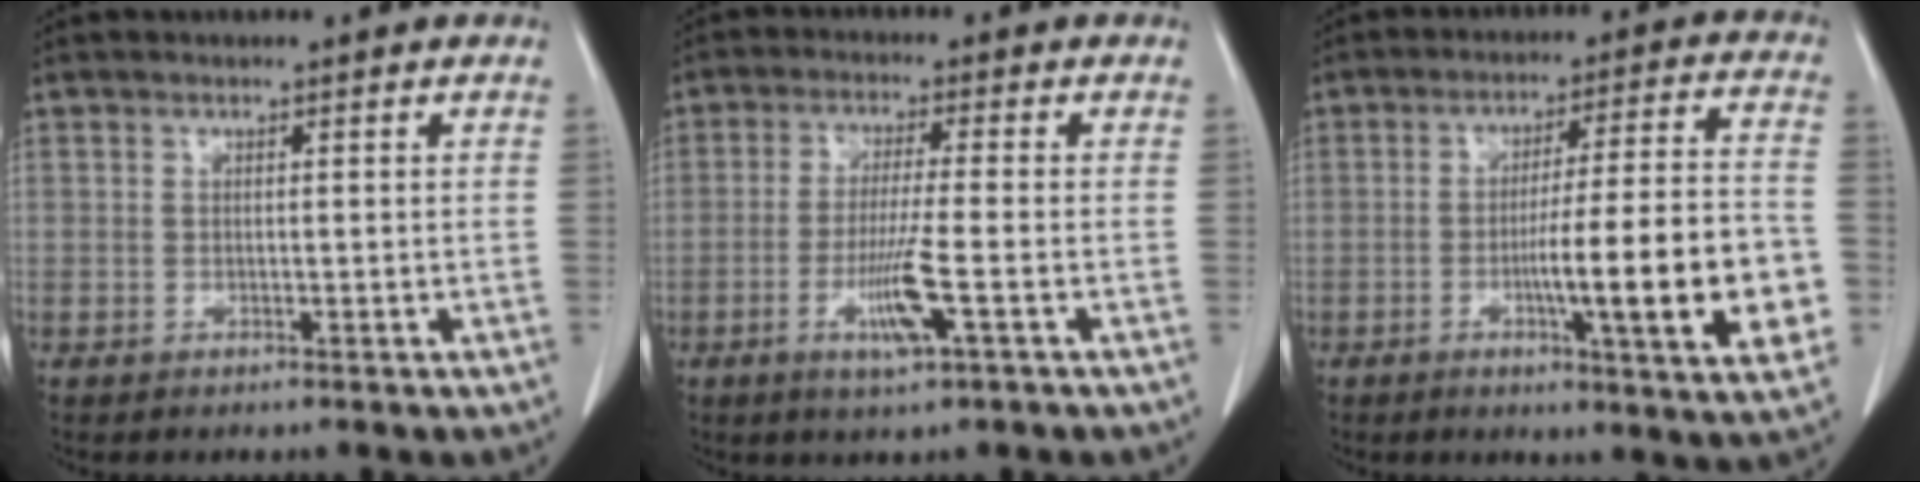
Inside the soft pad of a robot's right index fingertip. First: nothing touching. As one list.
[{"total": 7.0, "force": [-2.5, -0.2, 6.5], "torque": [-0.123, -0.013, -0.046]}, {"total": 16.9, "force": [-4.3, 0.6, 16.3], "torque": [-0.206, 0.002, -0.058]}]